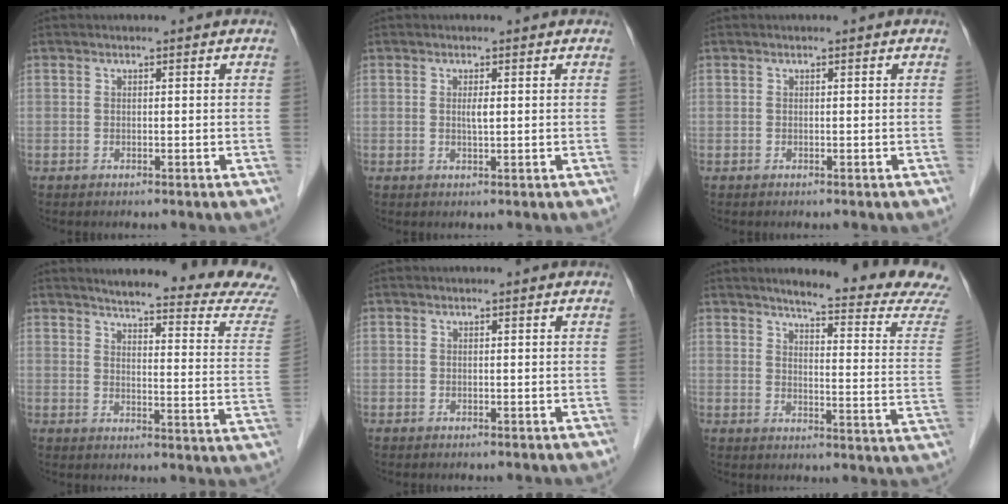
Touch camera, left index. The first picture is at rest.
{"total": 1.2, "force": [-0.3, 0.1, 1.1], "torque": [-0.026, -0.007, -0.004]}
{"total": 0.0}
{"total": 20.4, "force": [19.4, -0.4, 6.4], "torque": [-0.081, -0.110, 0.214]}
{"total": 0.0}
{"total": 16.7, "force": [15.5, -0.9, 6.1], "torque": [-0.080, -0.104, 0.169]}